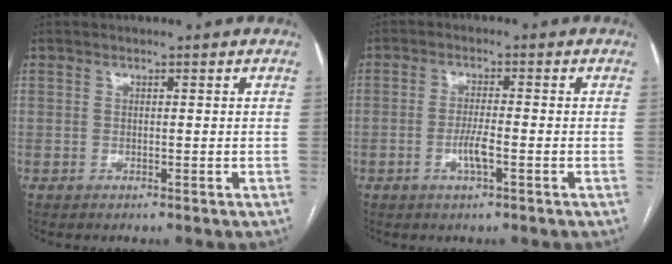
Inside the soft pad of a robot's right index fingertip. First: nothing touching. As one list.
[{"total": 3.5, "force": [-1.2, 0.4, 3.3], "torque": [-0.067, -0.002, -0.023]}]